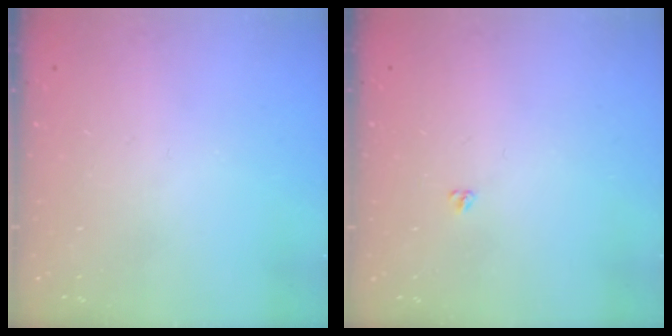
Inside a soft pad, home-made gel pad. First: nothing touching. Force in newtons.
{"total": 3.1, "press": 3.0, "slide": 0.4}